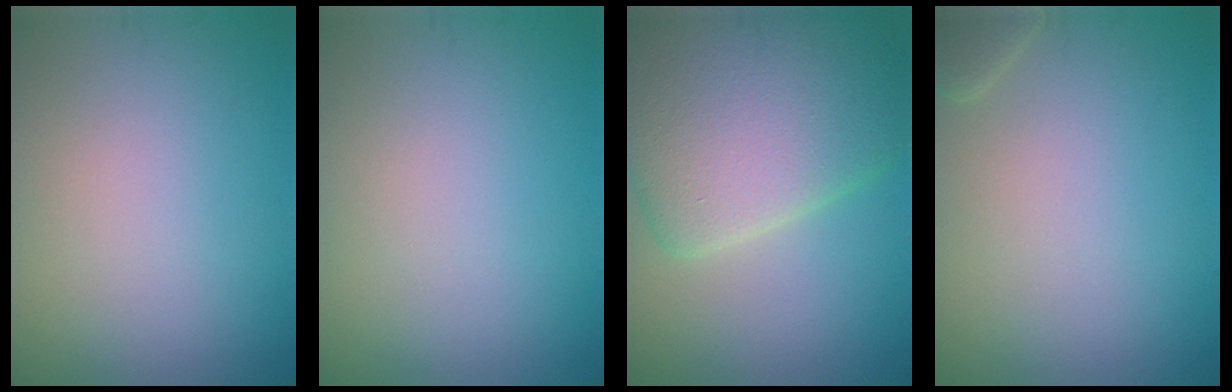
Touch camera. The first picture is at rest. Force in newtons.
{"total": 0.0}
{"total": 9.5, "press": 9.5, "slide": 0.7}
{"total": 1.2, "press": 1.2, "slide": 0.2}